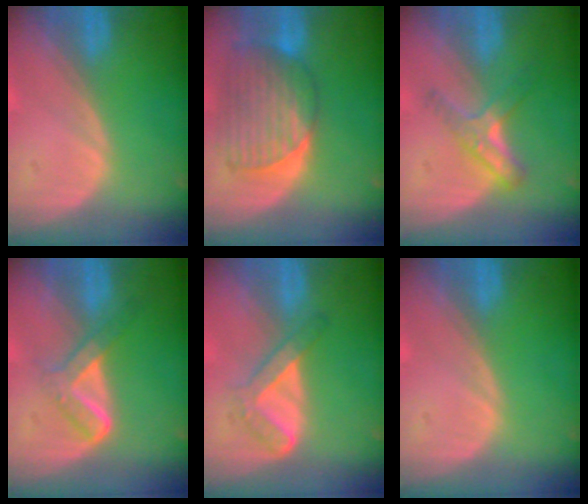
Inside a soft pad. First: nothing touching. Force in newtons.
{"total": 8.3, "press": 8.1, "slide": 1.9}
{"total": 5.6, "press": 4.9, "slide": 2.6}
{"total": 5.2, "press": 4.6, "slide": 2.4}
{"total": 4.4, "press": 4.3, "slide": 1.1}
{"total": 0.0}